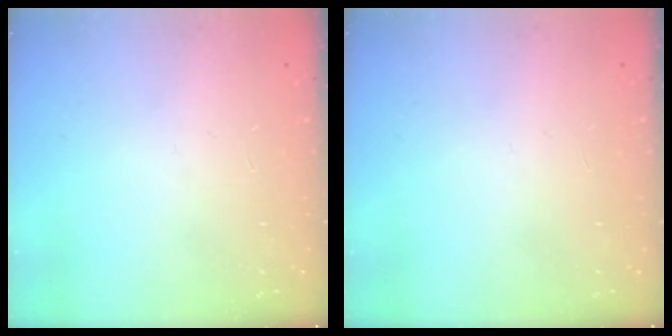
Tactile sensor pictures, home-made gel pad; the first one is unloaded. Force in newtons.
{"total": 0.0}